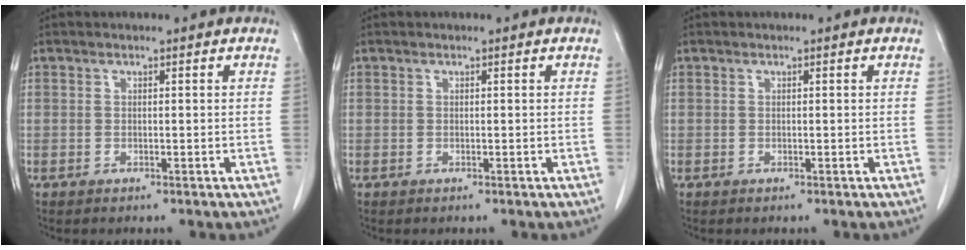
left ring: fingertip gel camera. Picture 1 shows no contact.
{"total": 0.0}
{"total": 0.0}